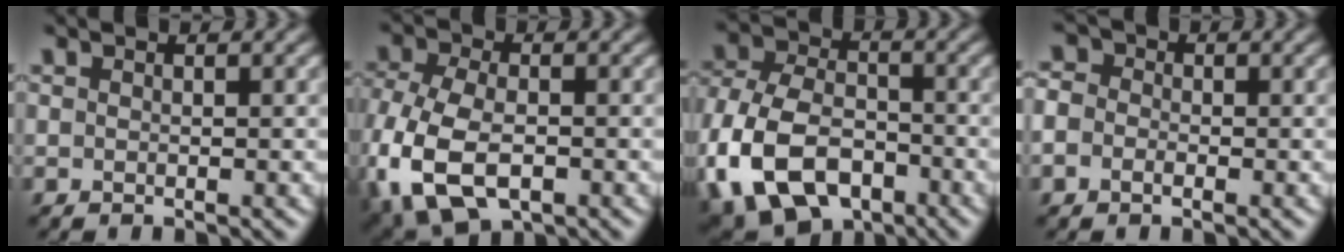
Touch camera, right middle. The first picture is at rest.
{"total": 10.1, "force": [-3.6, 6.1, 7.2], "torque": [-0.179, -0.030, -0.062]}
{"total": 13.1, "force": [-5.3, 8.6, 8.4], "torque": [-0.195, -0.013, -0.110]}
{"total": 2.4, "force": [-0.5, 1.9, 1.4], "torque": [-0.014, 0.005, -0.022]}